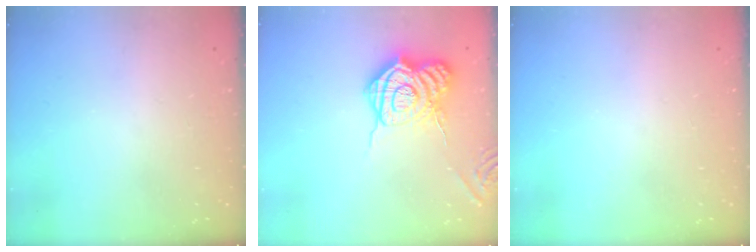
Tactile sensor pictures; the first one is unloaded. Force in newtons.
{"total": 13.7, "press": 13.7, "slide": 0.8}
{"total": 0.0}